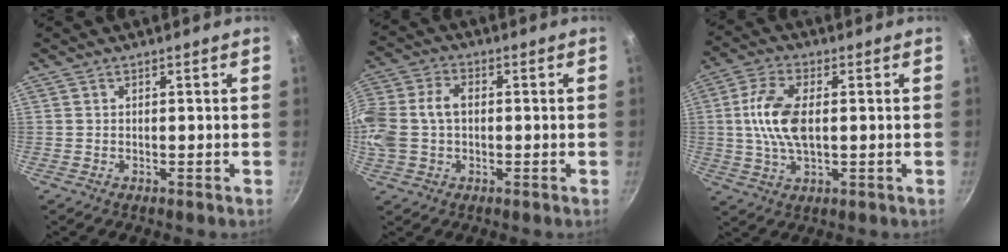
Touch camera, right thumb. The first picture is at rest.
{"total": 14.0, "force": [0.0, 10.1, 9.7], "torque": [-0.214, 0.031, -0.009]}
{"total": 10.4, "force": [0.7, 5.3, 8.9], "torque": [-0.176, 0.010, 0.007]}